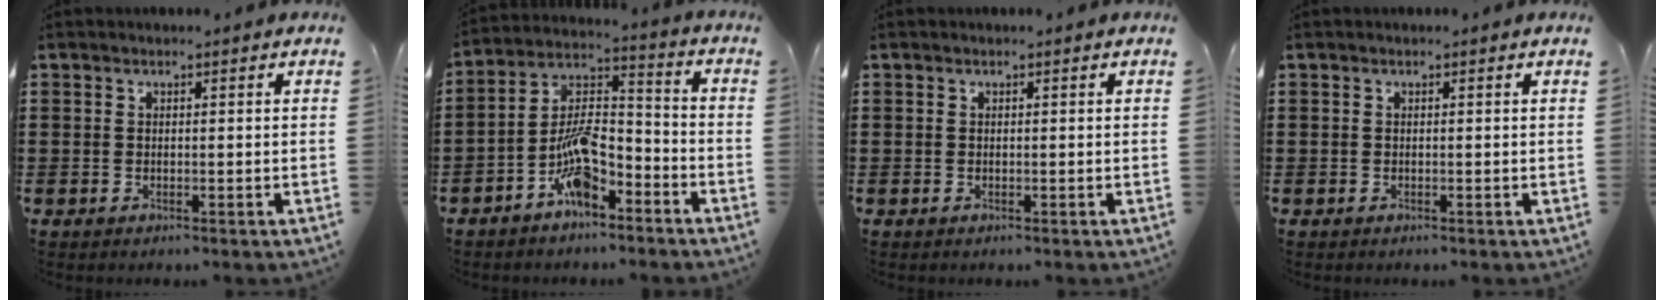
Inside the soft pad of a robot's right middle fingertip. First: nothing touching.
{"total": 9.9, "force": [-6.2, 3.7, 6.9], "torque": [-0.150, 0.006, -0.121]}
{"total": 0.0}
{"total": 0.0}